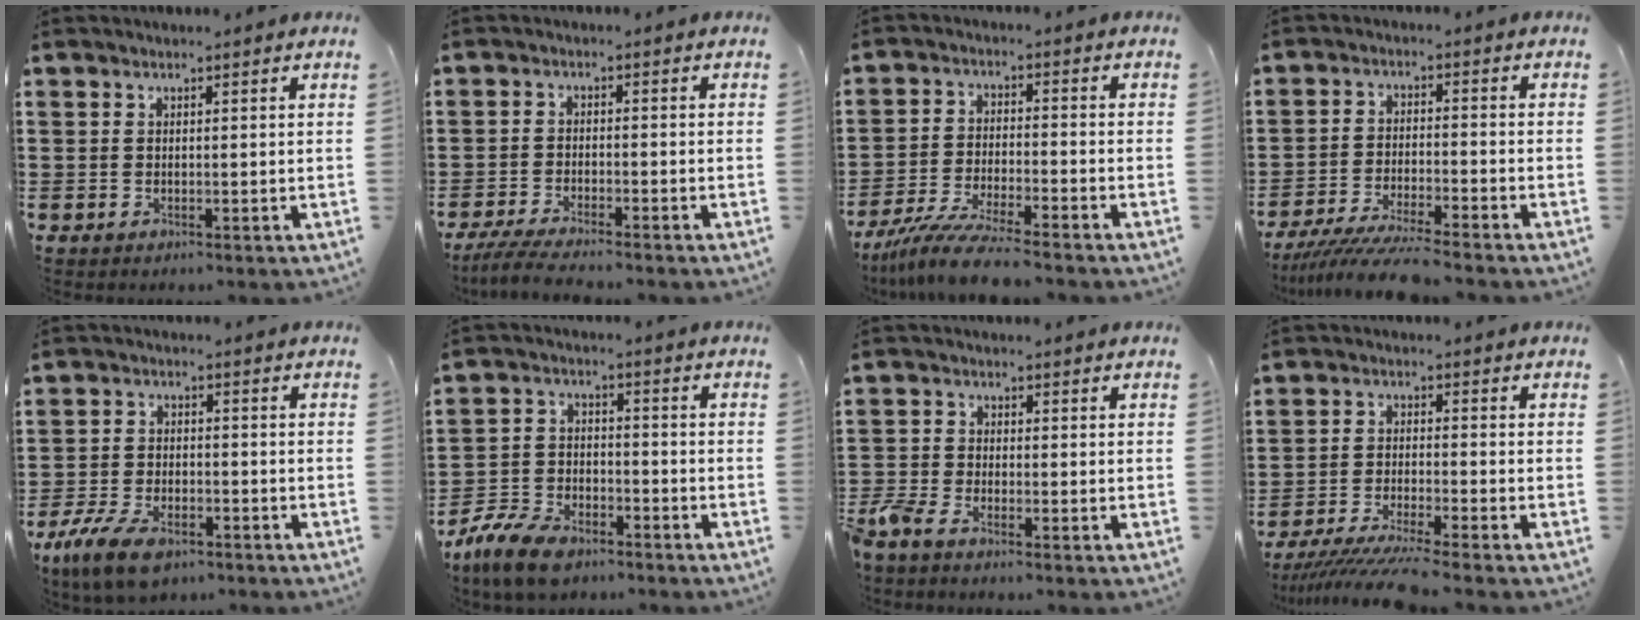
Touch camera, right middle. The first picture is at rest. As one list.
[{"total": 4.2, "force": [-3.8, 0.1, 1.7], "torque": [-0.042, -0.012, -0.076]}, {"total": 7.5, "force": [-6.8, 0.0, 3.3], "torque": [-0.071, -0.009, -0.130]}, {"total": 6.6, "force": [-6.1, -0.1, 2.4], "torque": [-0.054, -0.014, -0.118]}, {"total": 7.0, "force": [-4.7, 3.0, 4.2], "torque": [-0.101, -0.002, -0.091]}, {"total": 8.3, "force": [-7.0, 2.7, 3.5], "torque": [-0.088, 0.012, -0.140]}, {"total": 2.9, "force": [-2.6, 0.8, 0.9], "torque": [-0.054, -0.010, -0.064]}, {"total": 5.8, "force": [-5.3, -0.4, 2.3], "torque": [-0.057, -0.022, -0.104]}]